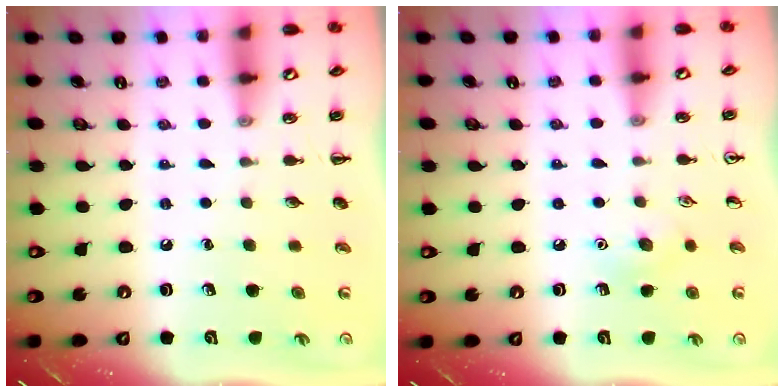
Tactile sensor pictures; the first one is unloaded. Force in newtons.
{"total": 7.0, "press": 6.8, "slide": 2.0}